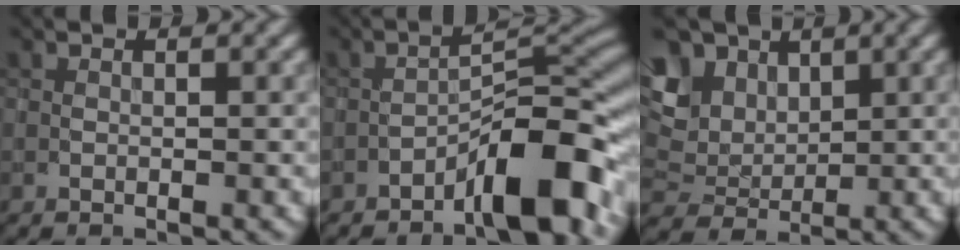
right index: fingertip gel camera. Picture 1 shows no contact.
{"total": 7.5, "force": [-4.4, 1.9, 5.7], "torque": [-0.077, 0.027, -0.075]}
{"total": 7.5, "force": [3.3, 5.4, 4.1], "torque": [-0.108, 0.021, 0.050]}